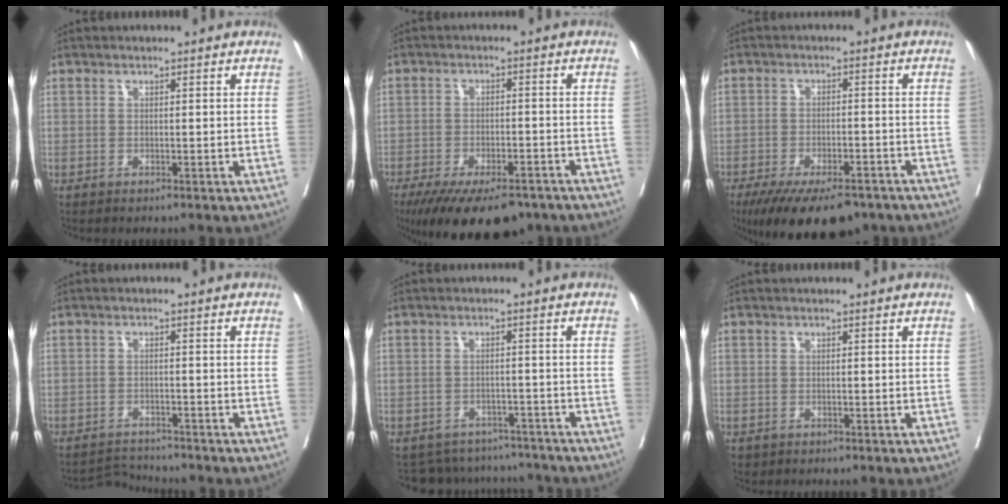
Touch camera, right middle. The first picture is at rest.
{"total": 14.0, "force": [-10.5, 5.5, 7.5], "torque": [-0.128, -0.017, -0.153]}
{"total": 12.6, "force": [-9.4, 4.8, 6.9], "torque": [-0.111, -0.013, -0.141]}
{"total": 3.3, "force": [-3.1, -0.5, -1.1], "torque": [0.018, -0.010, -0.050]}
{"total": 9.6, "force": [-8.9, 3.4, 0.1], "torque": [-0.003, 0.018, -0.110]}
{"total": 0.6, "force": [-0.3, 0.4, 0.0], "torque": [-0.012, 0.001, -0.002]}